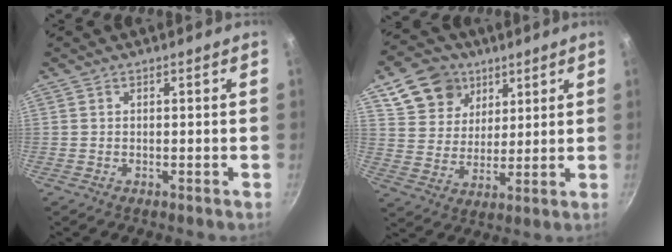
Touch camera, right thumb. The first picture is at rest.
{"total": 12.2, "force": [6.6, 9.3, 4.5], "torque": [-0.055, -0.018, 0.118]}